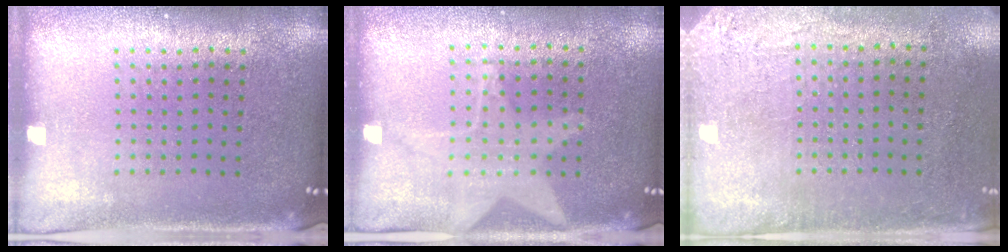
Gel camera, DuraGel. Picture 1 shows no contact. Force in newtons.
{"total": 1.1, "press": 1.0, "slide": 0.4}
{"total": 2.8, "press": 2.4, "slide": 1.6}